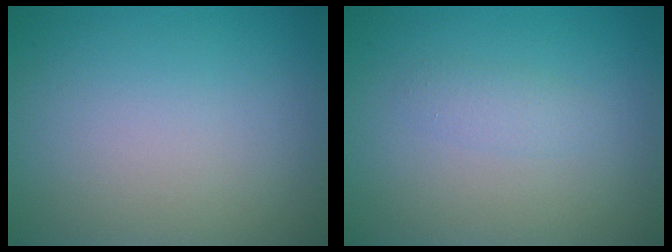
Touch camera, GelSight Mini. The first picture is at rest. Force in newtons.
{"total": 1.2, "press": 1.2, "slide": 0.1}